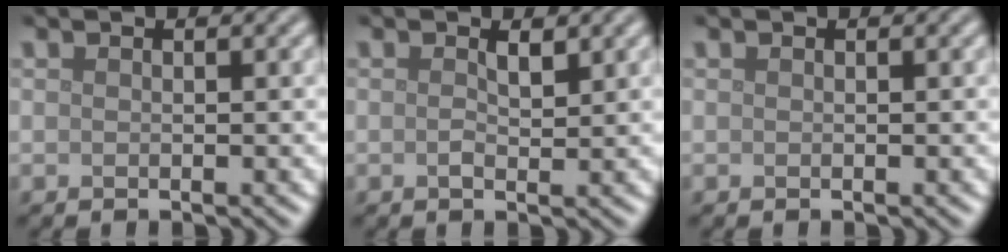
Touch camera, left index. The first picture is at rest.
{"total": 1.3, "force": [0.3, 0.5, 1.1], "torque": [-0.023, -0.001, 0.005]}
{"total": 0.0}